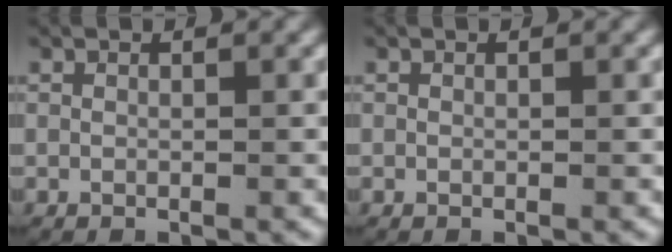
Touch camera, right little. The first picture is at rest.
{"total": 0.0}